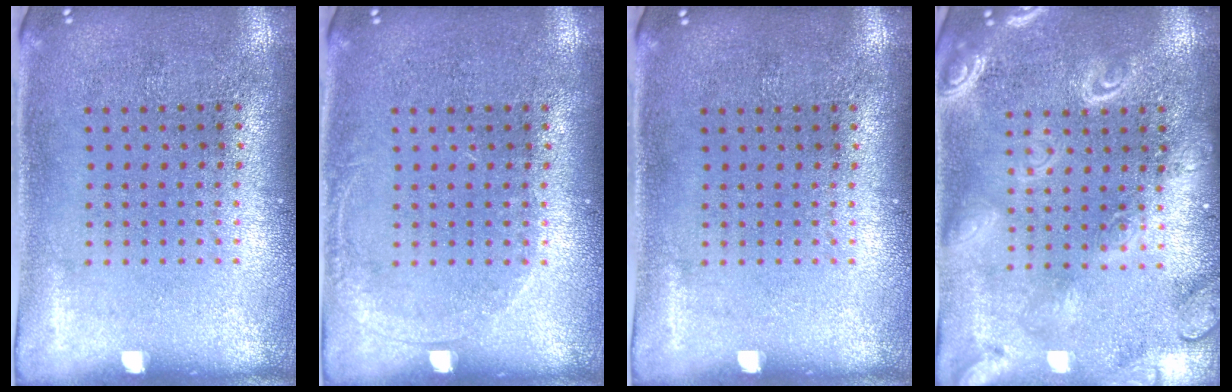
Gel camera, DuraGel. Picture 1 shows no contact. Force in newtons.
{"total": 0.9, "press": 0.8, "slide": 0.2}
{"total": 0.0}
{"total": 2.6, "press": 2.5, "slide": 0.3}